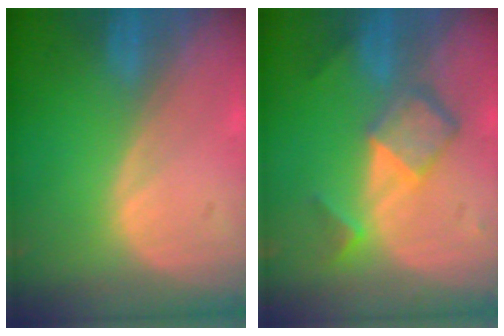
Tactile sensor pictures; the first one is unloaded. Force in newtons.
{"total": 6.8, "press": 5.9, "slide": 3.5}